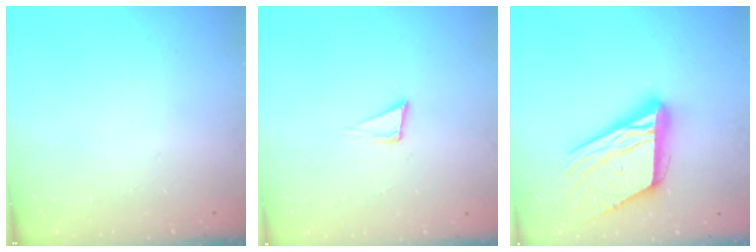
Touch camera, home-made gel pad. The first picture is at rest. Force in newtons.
{"total": 3.9, "press": 2.6, "slide": 2.9}
{"total": 21.2, "press": 21.0, "slide": 2.9}